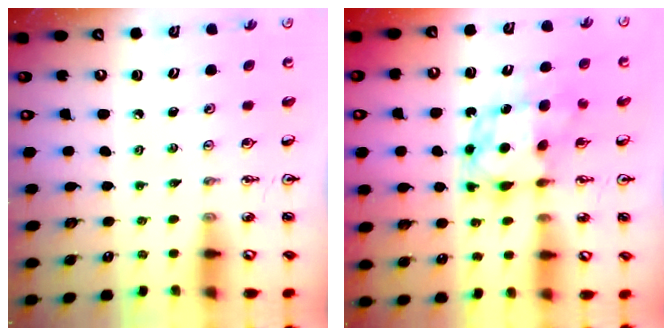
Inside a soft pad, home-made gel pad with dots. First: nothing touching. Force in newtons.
{"total": 7.2, "press": 7.2, "slide": 0.5}